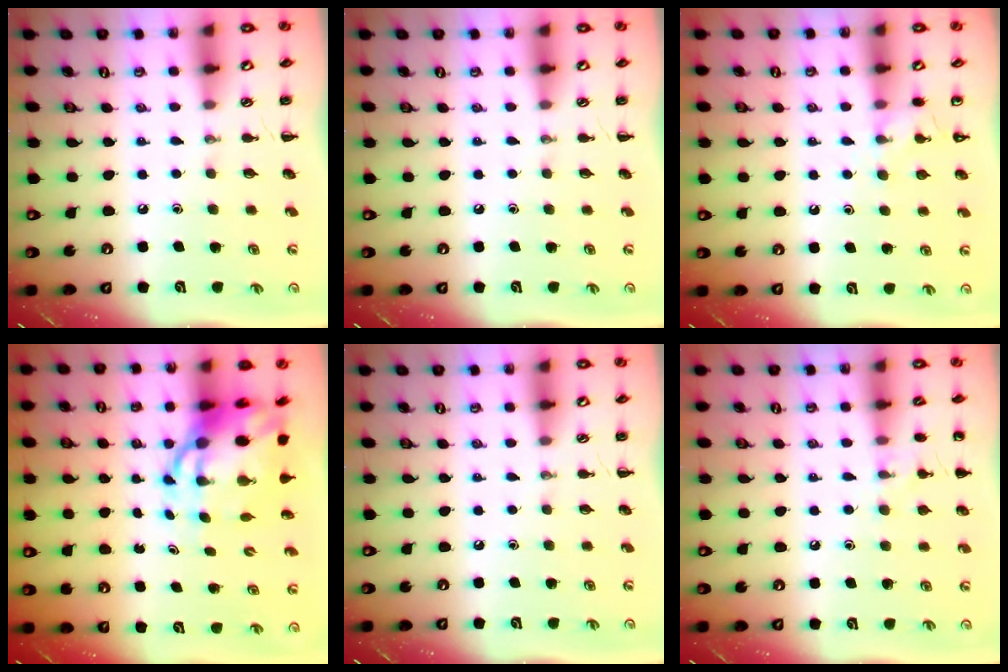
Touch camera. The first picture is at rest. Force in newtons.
{"total": 0.0}
{"total": 7.4, "press": 7.3, "slide": 1.5}
{"total": 10.2, "press": 9.9, "slide": 2.6}
{"total": 0.0}
{"total": 7.6, "press": 7.3, "slide": 2.0}